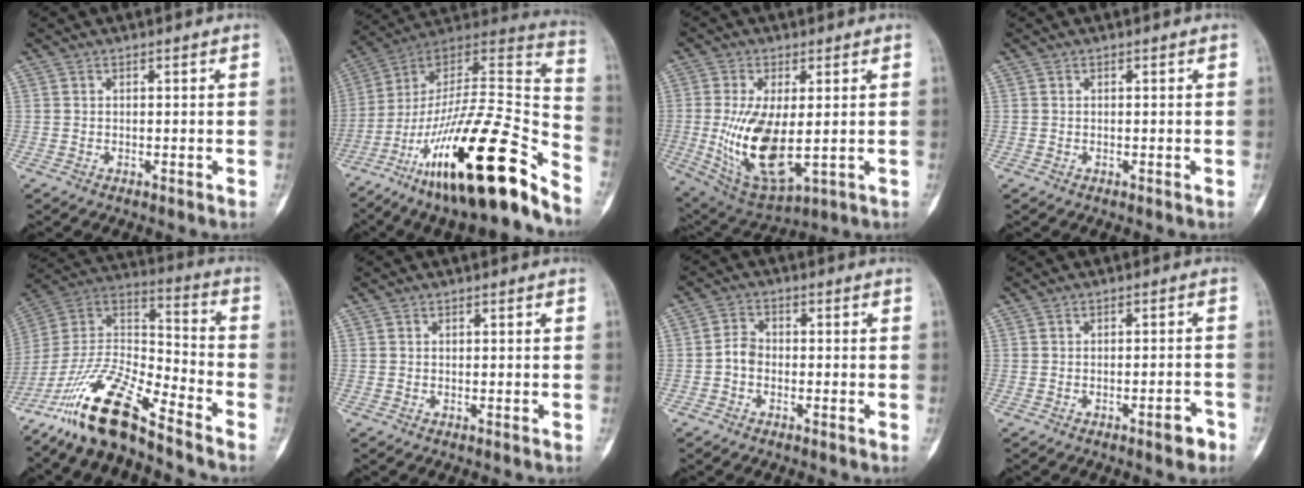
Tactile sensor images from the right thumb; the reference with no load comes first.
{"total": 31.0, "force": [-19.3, 6.5, 23.4], "torque": [-0.345, 0.078, -0.319]}
{"total": 14.6, "force": [-1.0, 6.6, 13.0], "torque": [-0.244, -0.021, 0.005]}
{"total": 0.0}
{"total": 17.6, "force": [-13.3, 3.8, 10.9], "torque": [-0.204, 0.080, -0.254]}
{"total": 0.0}
{"total": 3.1, "force": [-0.9, 2.3, 1.8], "torque": [-0.024, 0.011, -0.027]}
{"total": 3.2, "force": [-2.0, 0.9, 2.4], "torque": [-0.026, 0.015, -0.025]}